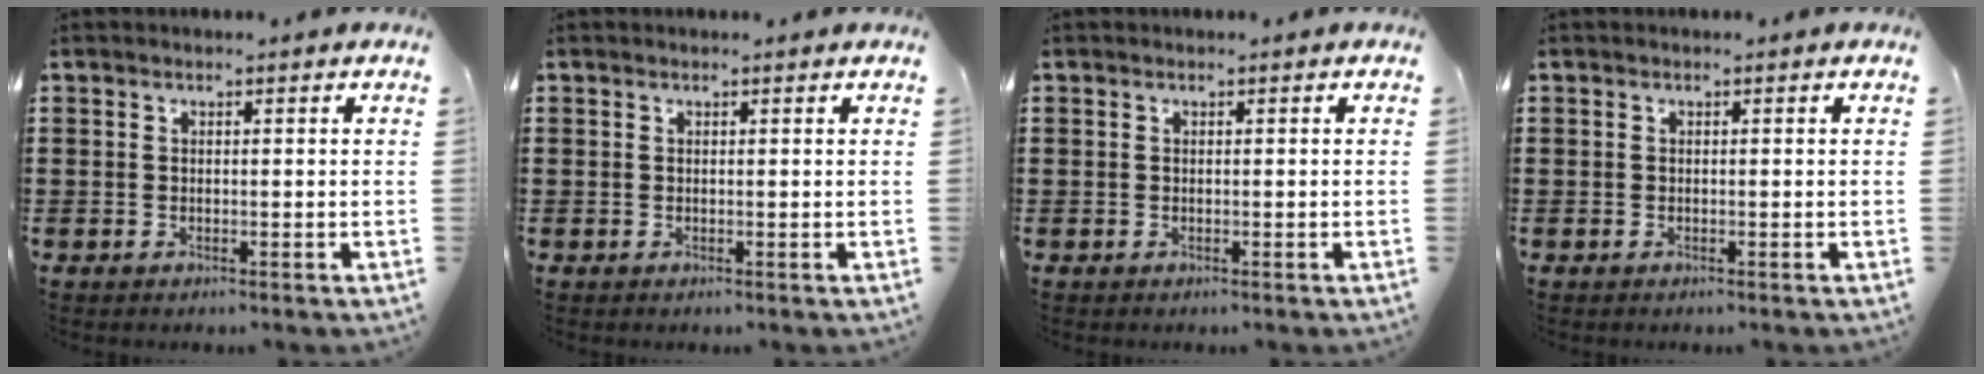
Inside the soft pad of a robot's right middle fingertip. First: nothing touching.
{"total": 0.0}
{"total": 0.0}
{"total": 0.0}